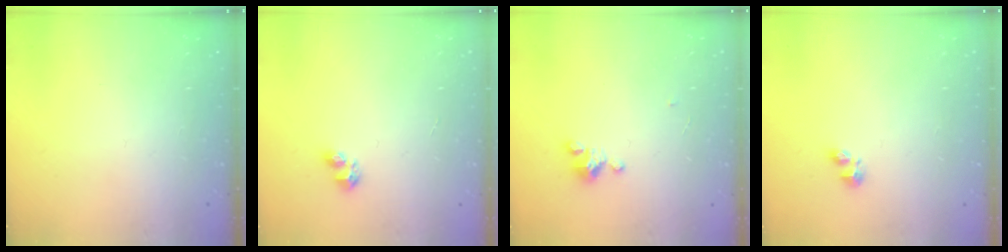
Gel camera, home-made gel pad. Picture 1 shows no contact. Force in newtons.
{"total": 4.0, "press": 3.9, "slide": 0.7}
{"total": 3.3, "press": 3.3, "slide": 0.3}
{"total": 2.7, "press": 2.6, "slide": 0.6}